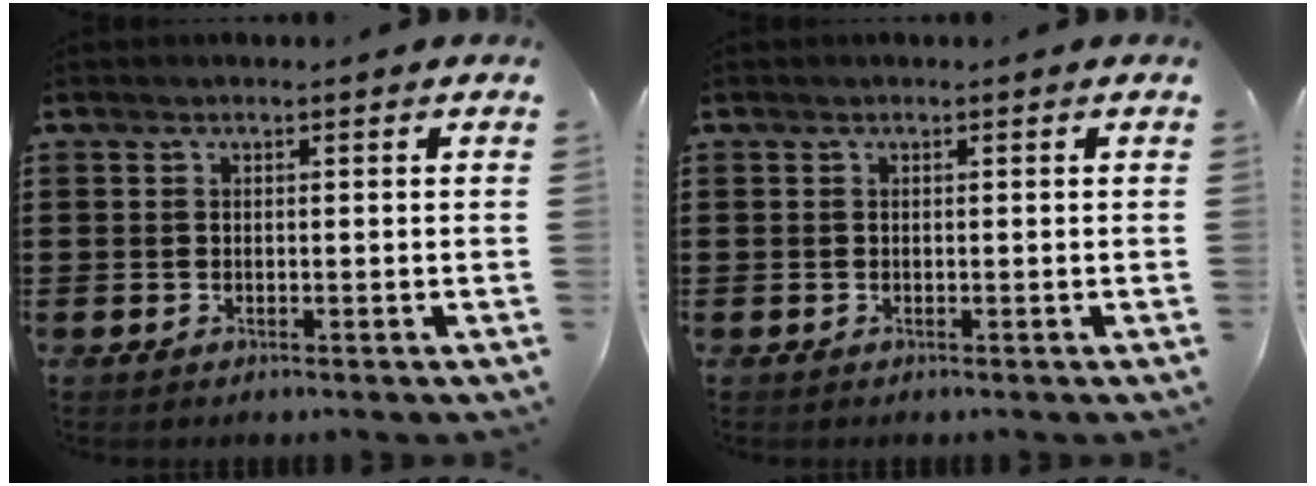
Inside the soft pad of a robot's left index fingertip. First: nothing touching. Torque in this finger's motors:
{"motor_torque": [0.00, 0.00, 0.00, 0.00]}